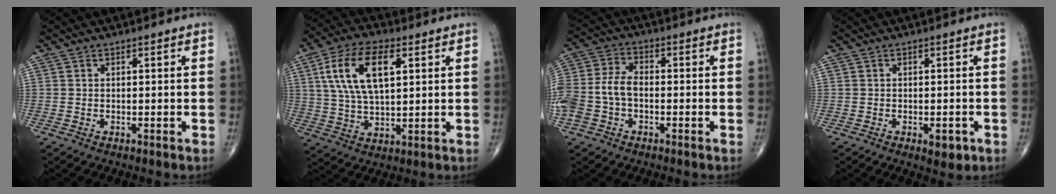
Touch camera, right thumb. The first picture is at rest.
{"total": 14.5, "force": [4.5, 7.1, 11.9], "torque": [-0.223, 0.002, 0.084]}
{"total": 10.4, "force": [-2.1, 6.8, 7.5], "torque": [-0.171, 0.028, -0.047]}
{"total": 3.3, "force": [-1.3, 1.6, 2.6], "torque": [-0.025, 0.000, -0.012]}